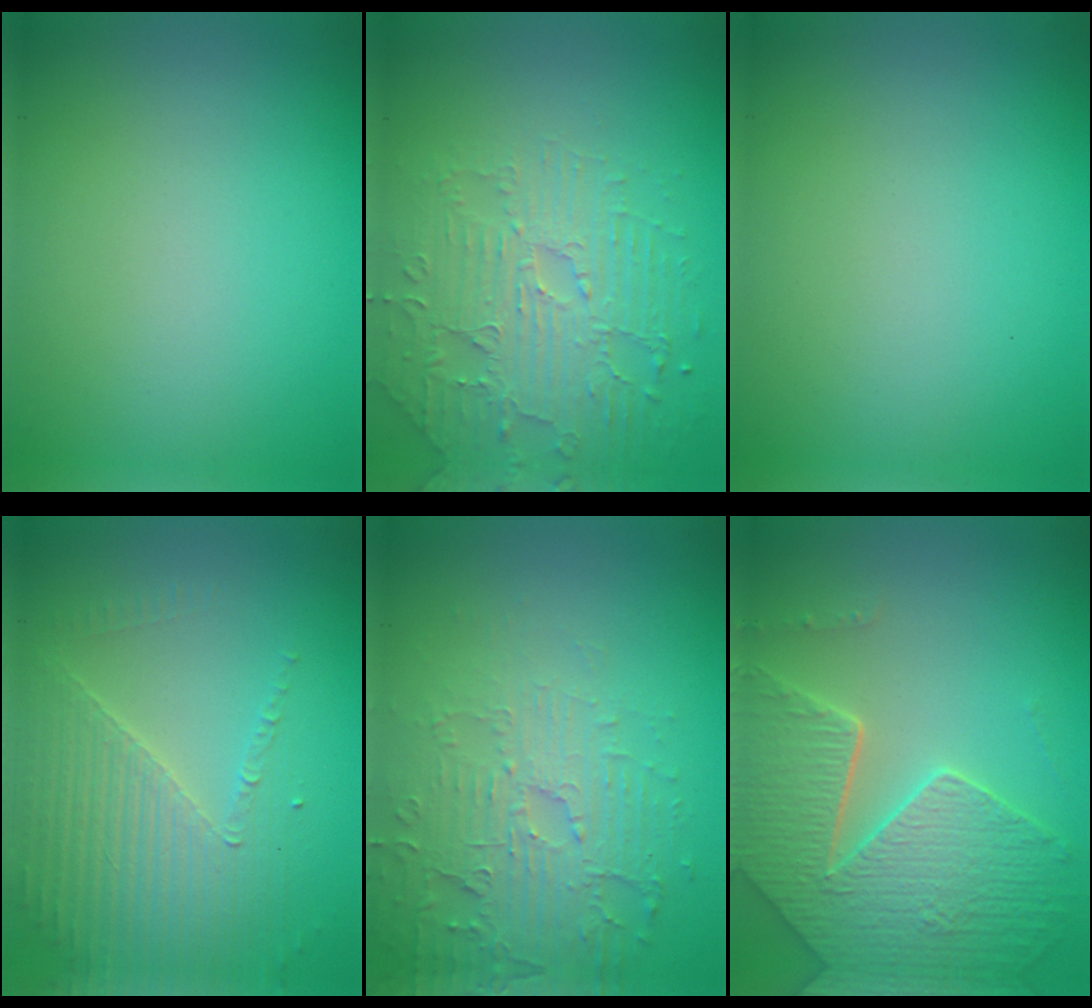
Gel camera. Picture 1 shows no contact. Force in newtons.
{"total": 4.7, "press": 4.0, "slide": 2.5}
{"total": 0.0}
{"total": 3.8, "press": 3.5, "slide": 1.5}
{"total": 5.5, "press": 3.5, "slide": 4.2}
{"total": 6.9, "press": 5.4, "slide": 4.4}